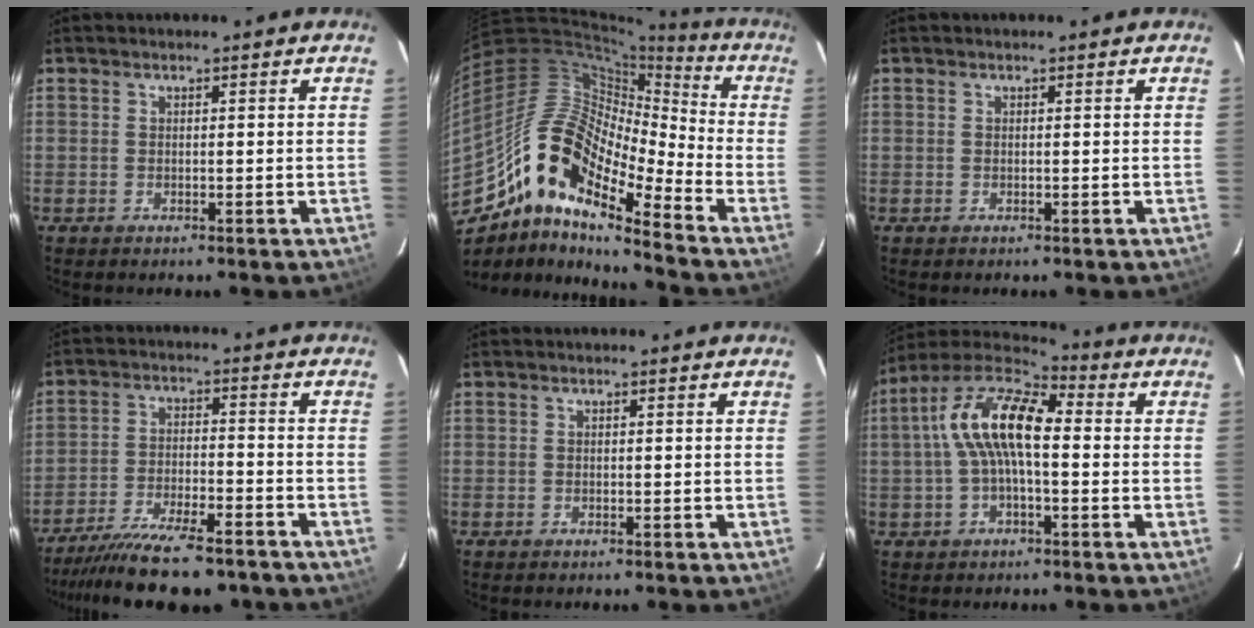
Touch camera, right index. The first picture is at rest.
{"total": 17.0, "force": [-11.8, 4.9, 11.2], "torque": [-0.180, -0.001, -0.239]}
{"total": 0.0}
{"total": 15.5, "force": [-13.1, 3.3, 7.5], "torque": [-0.157, -0.023, -0.210]}
{"total": 0.0}
{"total": 13.0, "force": [0.6, 5.4, 11.8], "torque": [-0.229, 0.026, -0.001]}